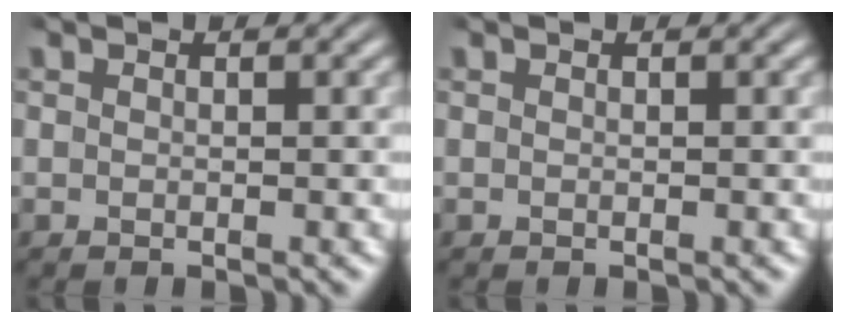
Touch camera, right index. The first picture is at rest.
{"total": 0.0}